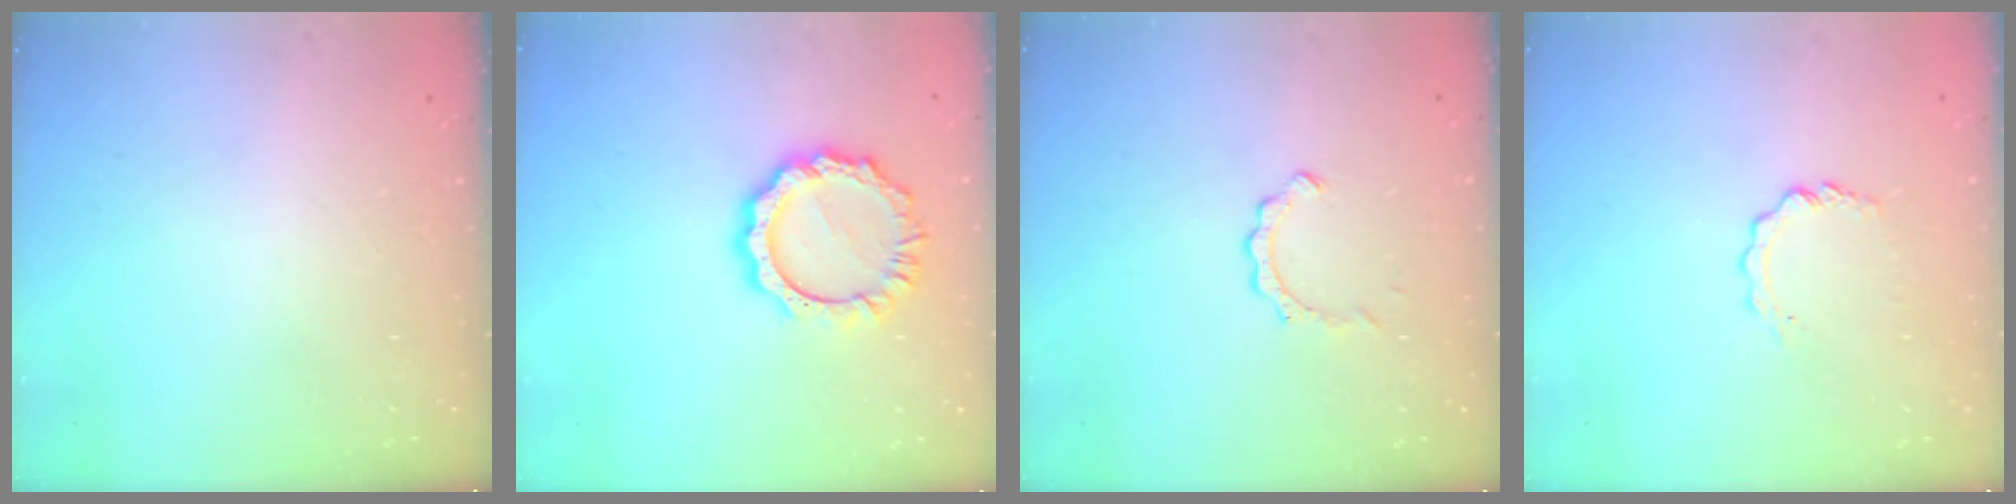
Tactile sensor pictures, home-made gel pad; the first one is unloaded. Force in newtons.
{"total": 10.6, "press": 10.5, "slide": 1.1}
{"total": 2.1, "press": 2.1, "slide": 0.2}
{"total": 4.0, "press": 4.0, "slide": 0.4}